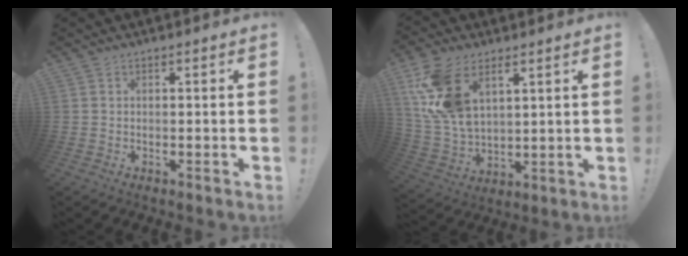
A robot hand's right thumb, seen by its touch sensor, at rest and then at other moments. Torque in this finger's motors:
{"motor_torque": [2.31, 2.38, 1.60, 0.49, 0.16]}